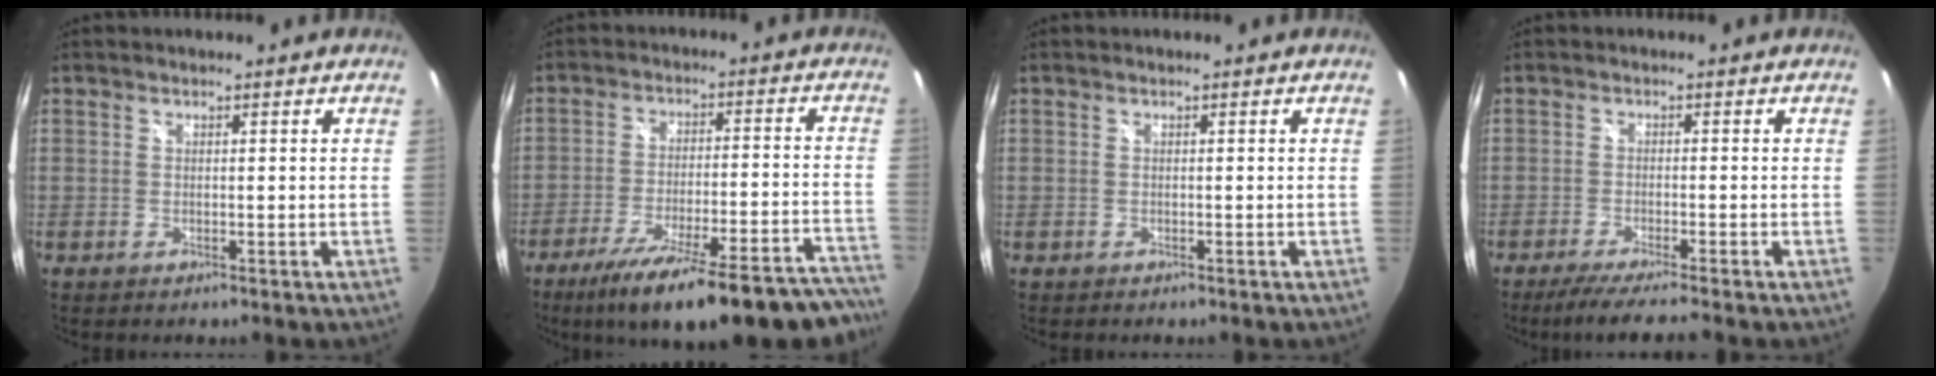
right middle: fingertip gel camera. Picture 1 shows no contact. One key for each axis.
{"total": 26.5, "fx": -22.4, "fy": 4.7, "fz": 13.3, "tx": -0.203, "ty": -0.037, "tz": -0.310}
{"total": 0.0}
{"total": 6.4, "fx": -5.5, "fy": -1.0, "fz": 3.2, "tx": -0.068, "ty": -0.022, "tz": -0.092}